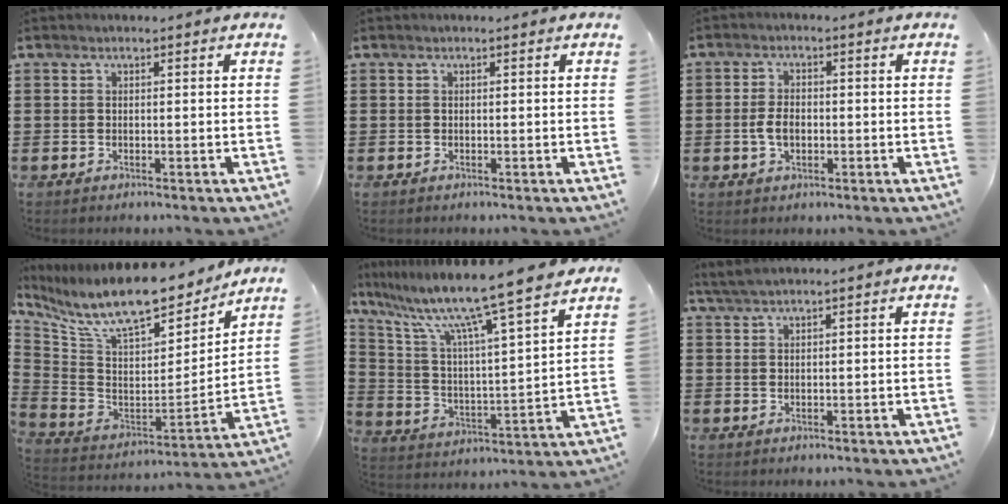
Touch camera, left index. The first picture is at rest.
{"total": 0.0}
{"total": 3.7, "force": [-0.5, 2.1, 3.0], "torque": [-0.071, 0.000, -0.014]}
{"total": 13.6, "force": [11.0, 3.0, 7.3], "torque": [-0.174, -0.071, 0.195]}
{"total": 11.3, "force": [9.3, -1.0, 6.4], "torque": [-0.160, -0.067, 0.146]}
{"total": 1.8, "force": [1.4, 0.0, 1.2], "torque": [-0.024, 0.000, 0.027]}